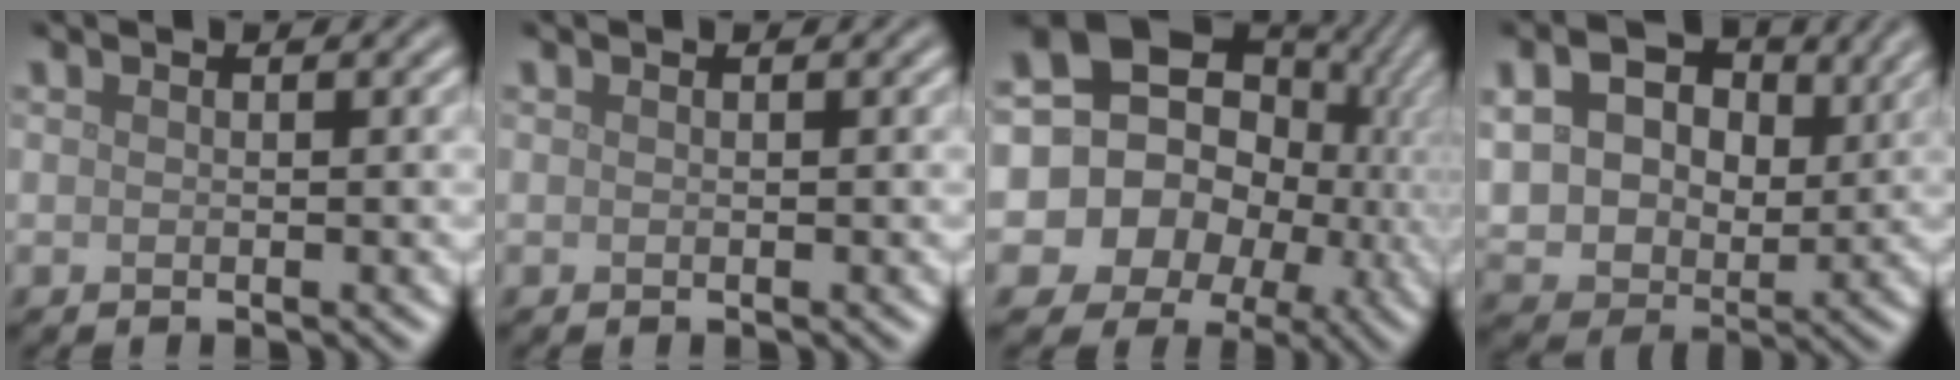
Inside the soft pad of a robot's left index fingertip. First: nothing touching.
{"total": 0.0}
{"total": 19.1, "force": [0.9, 16.9, 8.8], "torque": [-0.180, 0.017, 0.004]}
{"total": 7.4, "force": [2.2, 5.4, 4.5], "torque": [-0.098, -0.002, 0.033]}